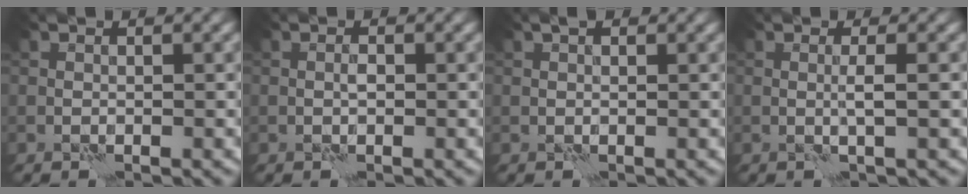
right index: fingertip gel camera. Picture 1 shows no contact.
{"total": 0.7, "force": [-0.2, 0.3, 0.6], "torque": [-0.013, 0.005, -0.003]}
{"total": 1.0, "force": [0.7, 0.4, 0.6], "torque": [-0.012, 0.002, 0.008]}
{"total": 1.5, "force": [0.1, 0.2, 1.5], "torque": [-0.028, 0.003, -0.002]}